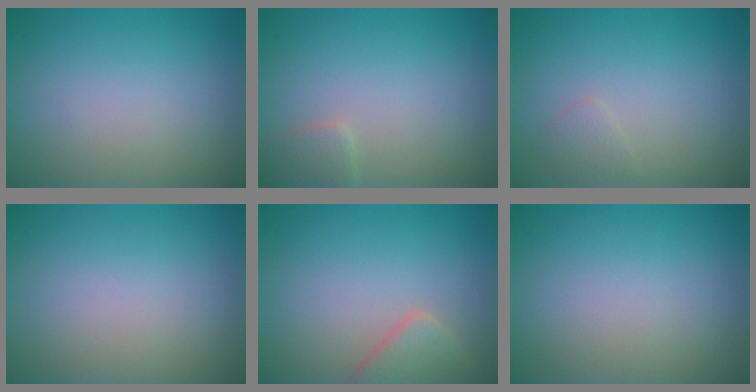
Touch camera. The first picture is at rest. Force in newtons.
{"total": 1.6, "press": 1.6, "slide": 0.1}
{"total": 0.8, "press": 0.8, "slide": 0.1}
{"total": 0.0}
{"total": 2.8, "press": 2.8, "slide": 0.4}
{"total": 0.0}